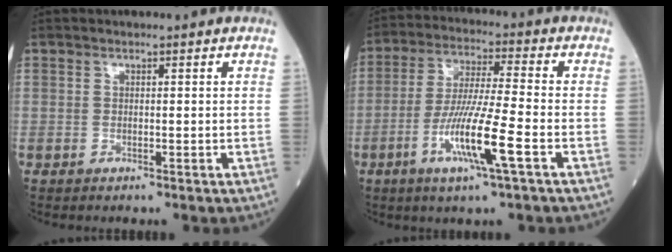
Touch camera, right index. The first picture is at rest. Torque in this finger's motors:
{"motor_torque": [1.53, -0.60, 0.79, 0.21]}